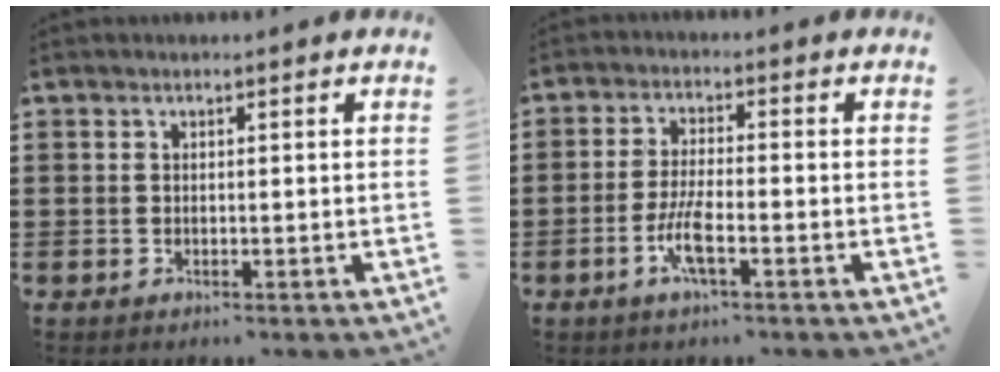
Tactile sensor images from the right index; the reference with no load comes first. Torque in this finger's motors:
{"motor_torque": [1.28, 0.86, 0.27, 0.16]}